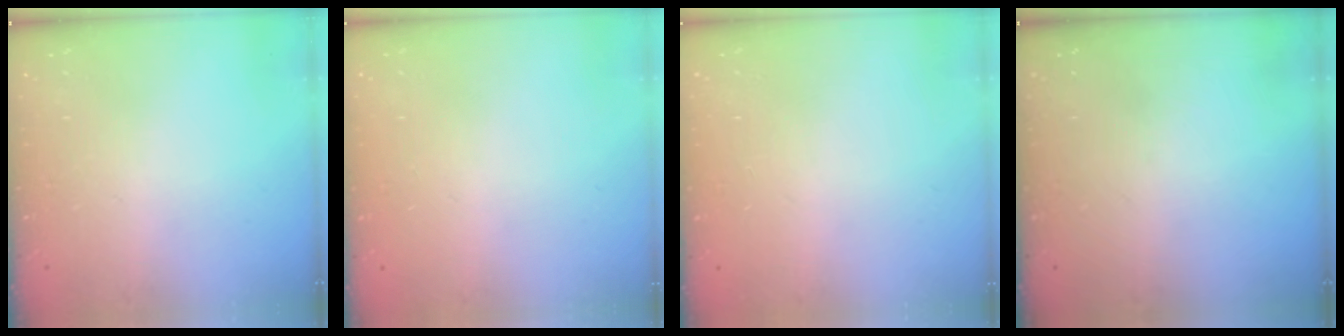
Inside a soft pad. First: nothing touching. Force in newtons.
{"total": 0.0}
{"total": 0.0}
{"total": 0.0}